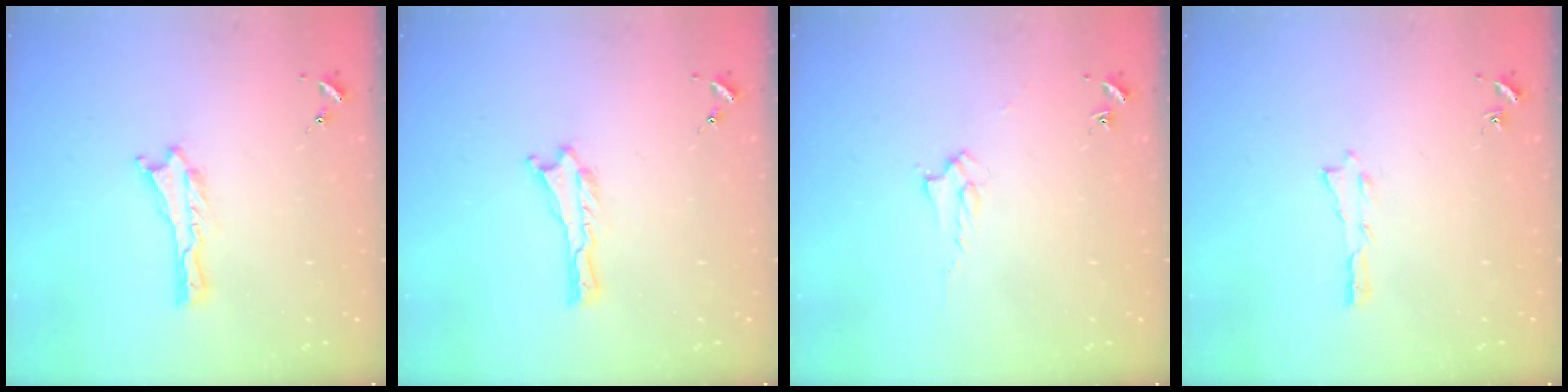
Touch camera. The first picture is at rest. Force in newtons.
{"total": 0.0}
{"total": 2.0, "press": 2.0, "slide": 0.2}
{"total": 0.0}